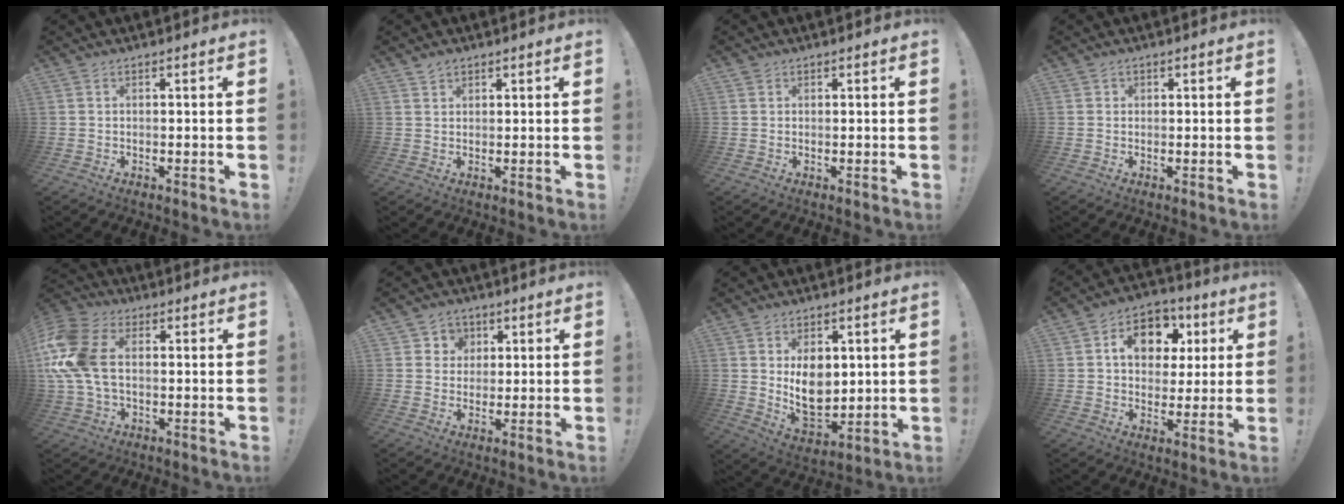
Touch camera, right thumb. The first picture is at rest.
{"total": 1.8, "force": [1.5, 0.9, 0.4], "torque": [-0.002, -0.007, 0.027]}
{"total": 0.8, "force": [0.8, 0.3, 0.0], "torque": [0.007, -0.004, 0.013]}
{"total": 1.0, "force": [0.4, 0.9, 0.0], "torque": [0.004, 0.000, 0.006]}
{"total": 16.6, "force": [1.6, 10.8, 12.5], "torque": [-0.263, 0.004, 0.028]}
{"total": 5.2, "force": [1.6, 4.9, 0.5], "torque": [-0.009, -0.011, 0.030]}
{"total": 11.9, "force": [2.9, 8.4, 7.9], "torque": [-0.126, -0.034, 0.057]}
{"total": 13.0, "force": [4.6, 9.9, 7.0], "torque": [-0.094, -0.014, 0.089]}